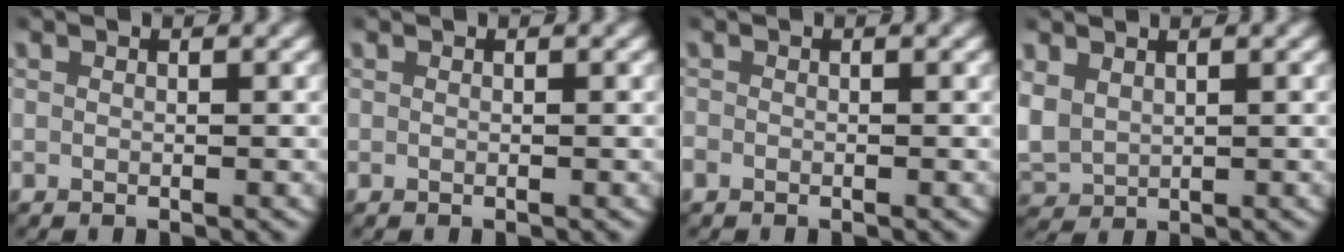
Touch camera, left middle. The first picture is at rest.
{"total": 0.0}
{"total": 1.1, "force": [-0.5, 0.9, 0.4], "torque": [-0.017, -0.004, -0.012]}
{"total": 4.9, "force": [0.9, 4.3, 2.1], "torque": [-0.086, -0.013, 0.027]}